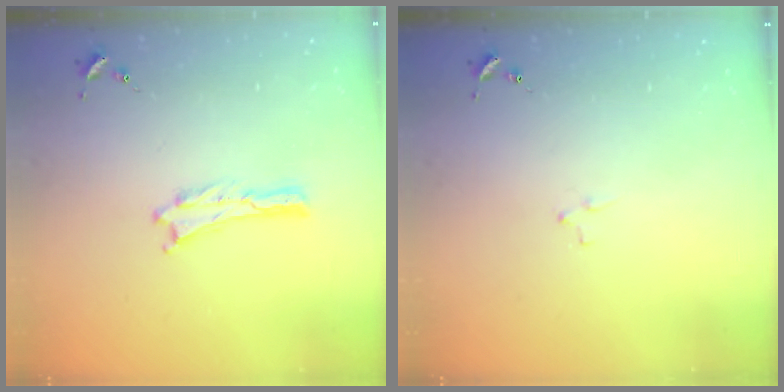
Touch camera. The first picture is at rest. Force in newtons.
{"total": 2.1, "press": 2.1, "slide": 0.2}